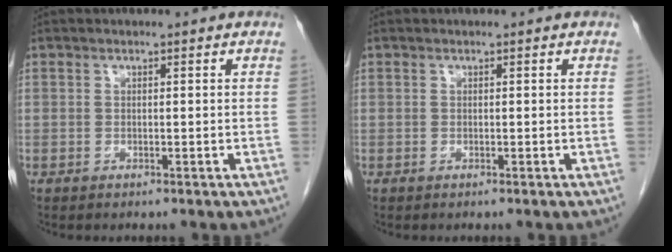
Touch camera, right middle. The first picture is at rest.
{"total": 0.0}